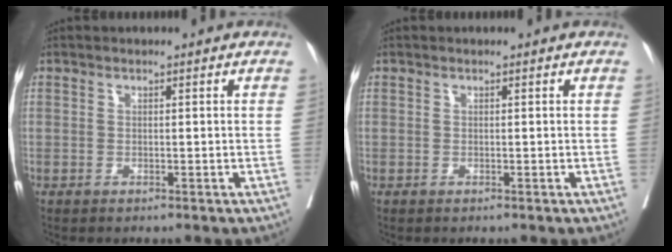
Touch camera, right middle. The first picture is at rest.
{"total": 0.0}